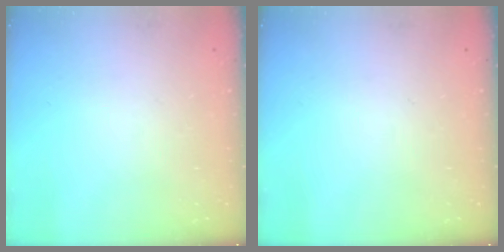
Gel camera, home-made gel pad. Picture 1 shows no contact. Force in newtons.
{"total": 0.0}